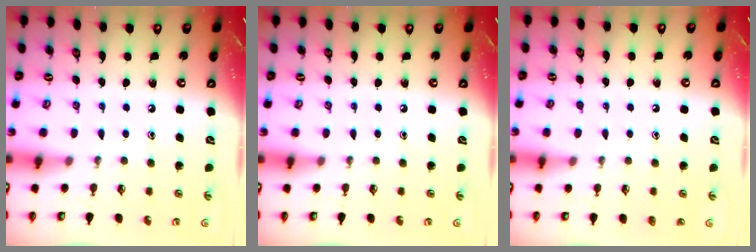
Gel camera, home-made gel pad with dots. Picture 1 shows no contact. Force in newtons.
{"total": 0.0}
{"total": 1.1, "press": 1.1, "slide": 0.3}